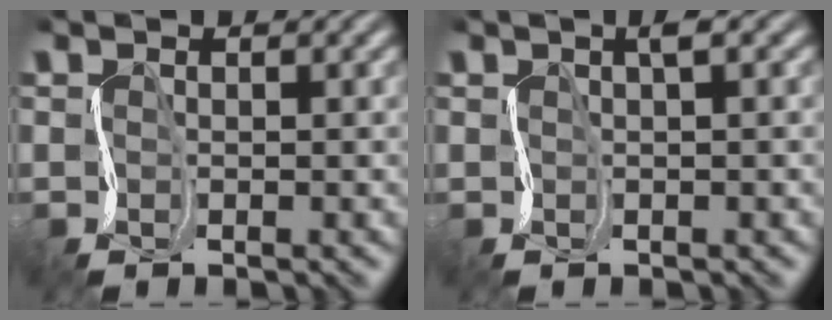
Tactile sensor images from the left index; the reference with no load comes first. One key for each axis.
{"total": 1.0, "fx": 0.7, "fy": -0.5, "fz": 0.6, "tx": -0.019, "ty": 0.006, "tz": 0.010}